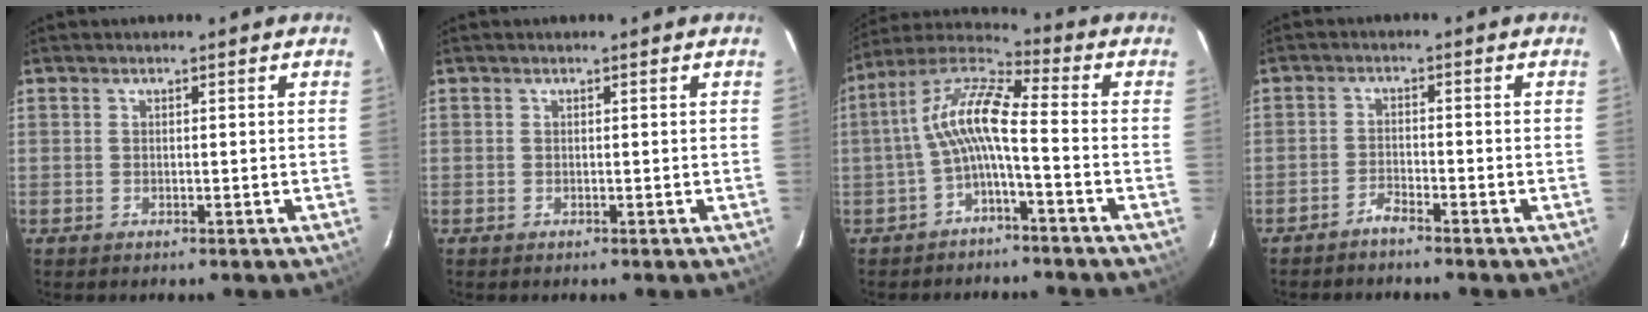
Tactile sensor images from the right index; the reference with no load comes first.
{"total": 0.0}
{"total": 10.4, "force": [-2.4, 1.9, 9.9], "torque": [-0.211, 0.021, -0.048]}
{"total": 2.6, "force": [-2.4, 0.3, 1.1], "torque": [-0.037, 0.005, -0.047]}